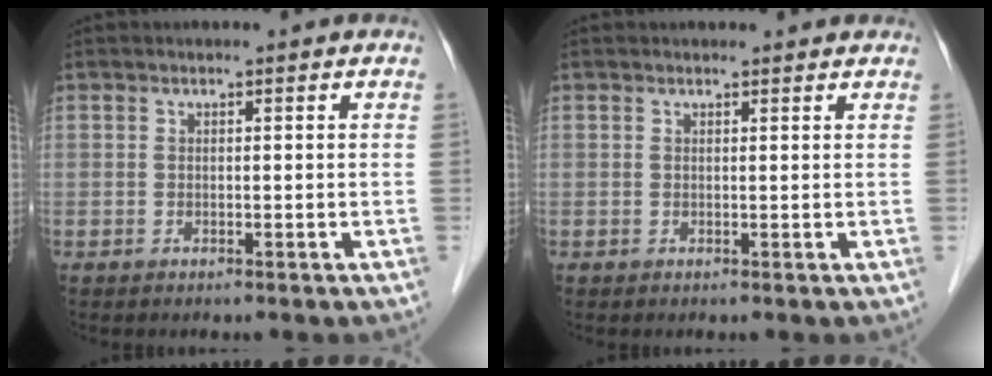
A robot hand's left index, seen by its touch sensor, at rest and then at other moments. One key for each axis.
{"total": 2.4, "fx": 2.2, "fy": 0.8, "fz": 0.4, "tx": -0.007, "ty": 0.006, "tz": 0.017}